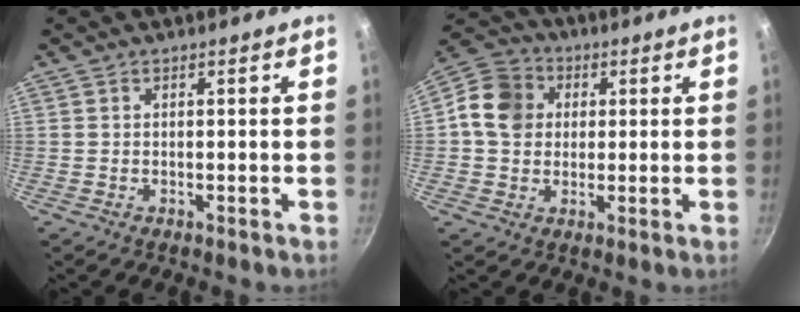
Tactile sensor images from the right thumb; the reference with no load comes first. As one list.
[{"total": 10.1, "force": [1.4, 8.8, 4.9], "torque": [-0.063, 0.013, 0.006]}]